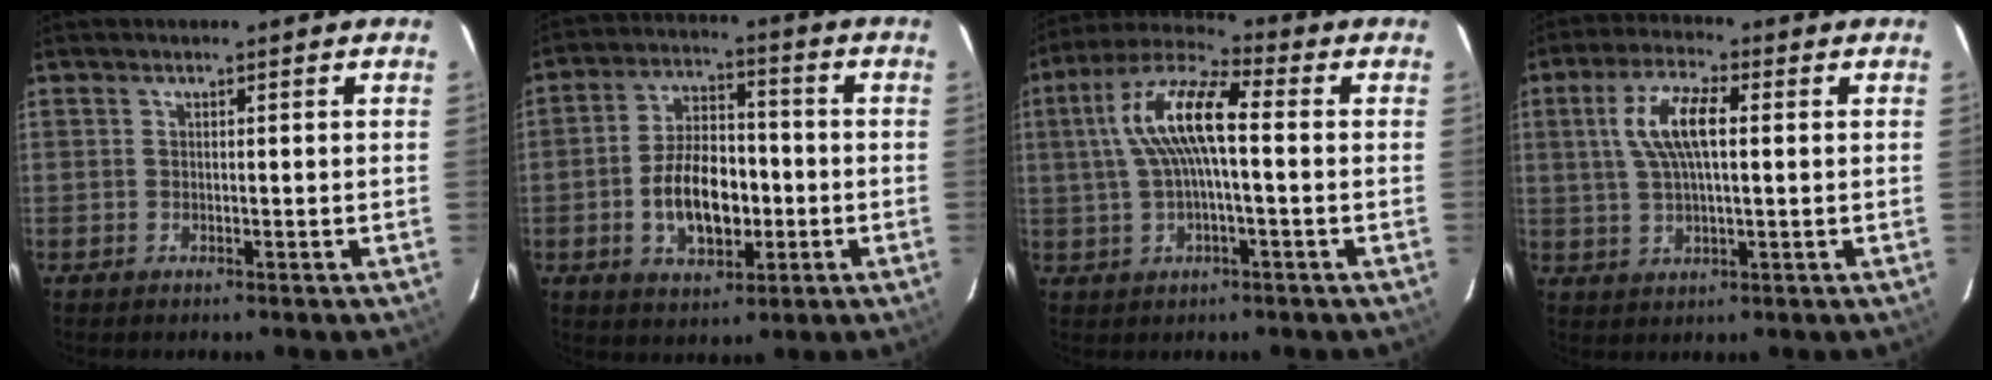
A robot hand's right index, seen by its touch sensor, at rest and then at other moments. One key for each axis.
{"total": 11.9, "fx": -2.8, "fy": 6.6, "fz": 9.4, "tx": -0.185, "ty": 0.015, "tz": -0.038}
{"total": 12.6, "fx": 1.1, "fy": 3.5, "fz": 12.0, "tx": -0.237, "ty": 0.022, "tz": 0.017}
{"total": 9.2, "fx": 1.8, "fy": 3.2, "fz": 8.4, "tx": -0.166, "ty": 0.015, "tz": 0.037}